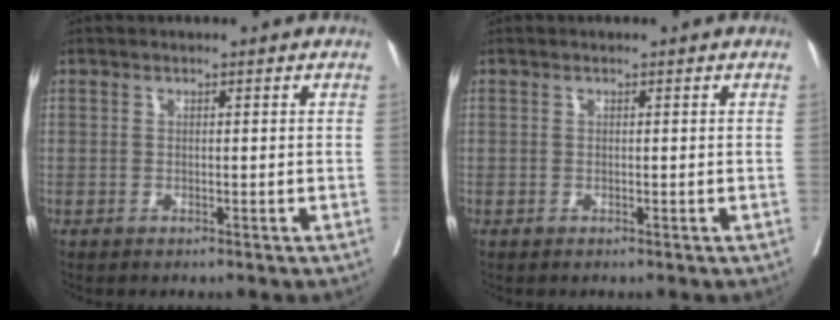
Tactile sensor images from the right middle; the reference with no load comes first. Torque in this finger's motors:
{"motor_torque": [0.00, 0.00, 0.00, 0.00]}